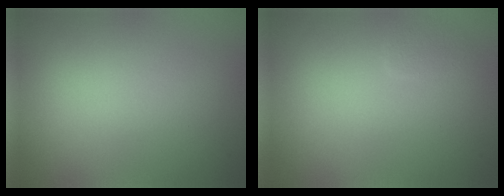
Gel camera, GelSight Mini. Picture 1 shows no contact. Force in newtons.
{"total": 0.9, "press": 0.9, "slide": 0.1}